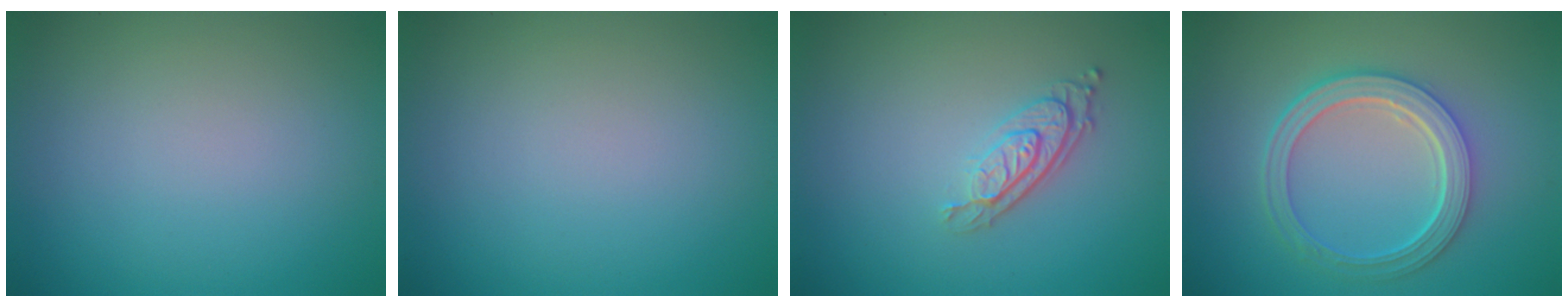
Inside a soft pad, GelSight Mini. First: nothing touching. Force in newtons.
{"total": 0.0}
{"total": 3.0, "press": 2.2, "slide": 2.0}
{"total": 5.0, "press": 3.9, "slide": 3.1}